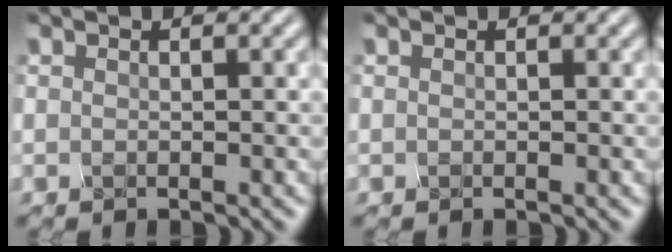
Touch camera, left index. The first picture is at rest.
{"total": 0.0}